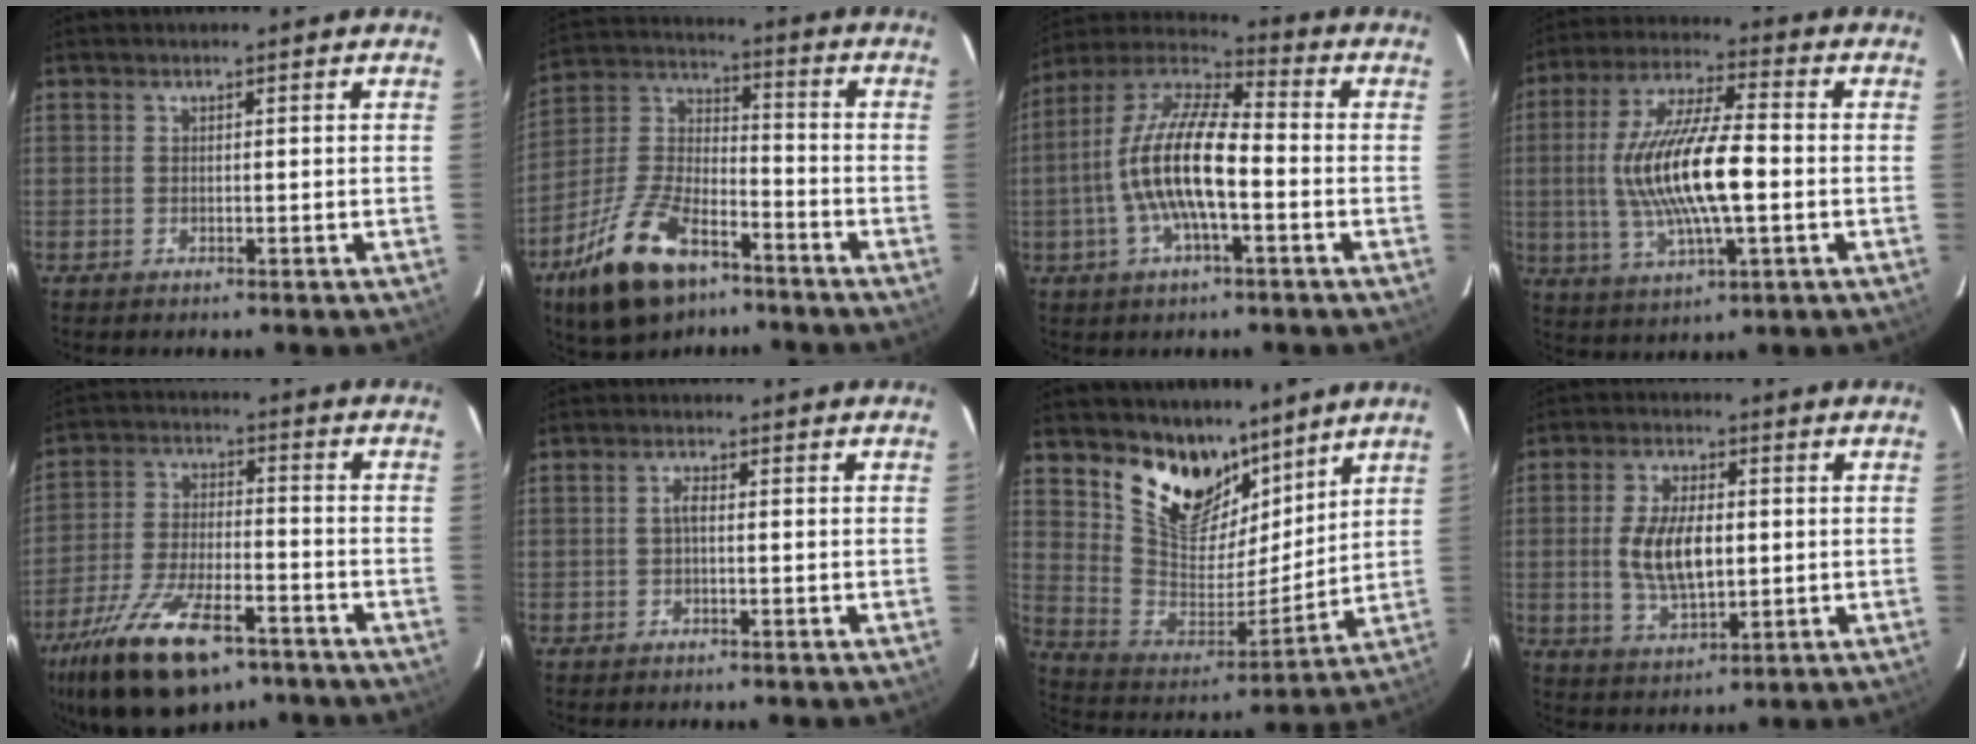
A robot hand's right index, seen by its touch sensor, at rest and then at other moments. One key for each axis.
{"total": 18.2, "fx": -11.0, "fy": 8.8, "fz": 11.5, "tx": -0.243, "ty": 0.002, "tz": -0.199}
{"total": 14.9, "fx": -3.0, "fy": 4.5, "fz": 13.9, "tx": -0.270, "ty": 0.005, "tz": -0.062}
{"total": 16.5, "fx": -1.2, "fy": 4.5, "fz": 15.8, "tx": -0.310, "ty": 0.003, "tz": -0.021}
{"total": 19.3, "fx": -12.6, "fy": 7.8, "fz": 12.3, "tx": -0.252, "ty": -0.030, "tz": -0.214}
{"total": 1.4, "fx": -0.2, "fy": 0.5, "fz": 1.3, "tx": -0.026, "ty": 0.007, "tz": -0.005}
{"total": 16.9, "fx": 11.8, "fy": 9.0, "fz": 8.0, "tx": -0.168, "ty": -0.015, "tz": 0.224}
{"total": 10.1, "fx": 0.0, "fy": 4.9, "fz": 8.8, "tx": -0.173, "ty": 0.000, "tz": 0.006}